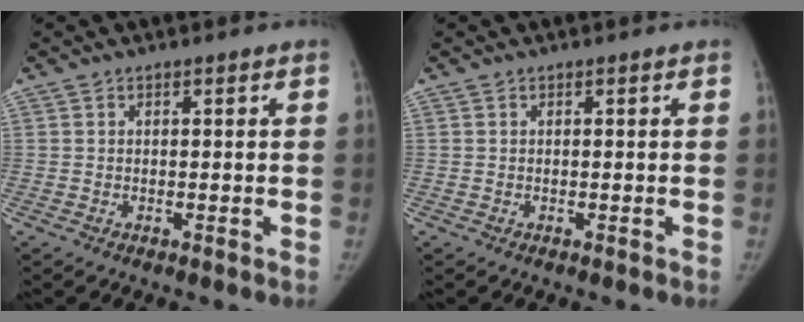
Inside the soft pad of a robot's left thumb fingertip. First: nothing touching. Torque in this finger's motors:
{"motor_torque": [0.01, 0.01, 0.10, -0.12, 0.01]}